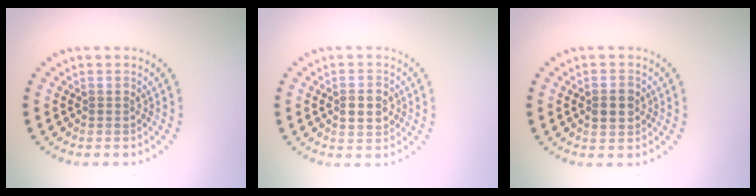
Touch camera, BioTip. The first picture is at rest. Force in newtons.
{"total": 2.7, "press": 2.7, "slide": 0.1}
{"total": 2.1, "press": 2.0, "slide": 0.1}